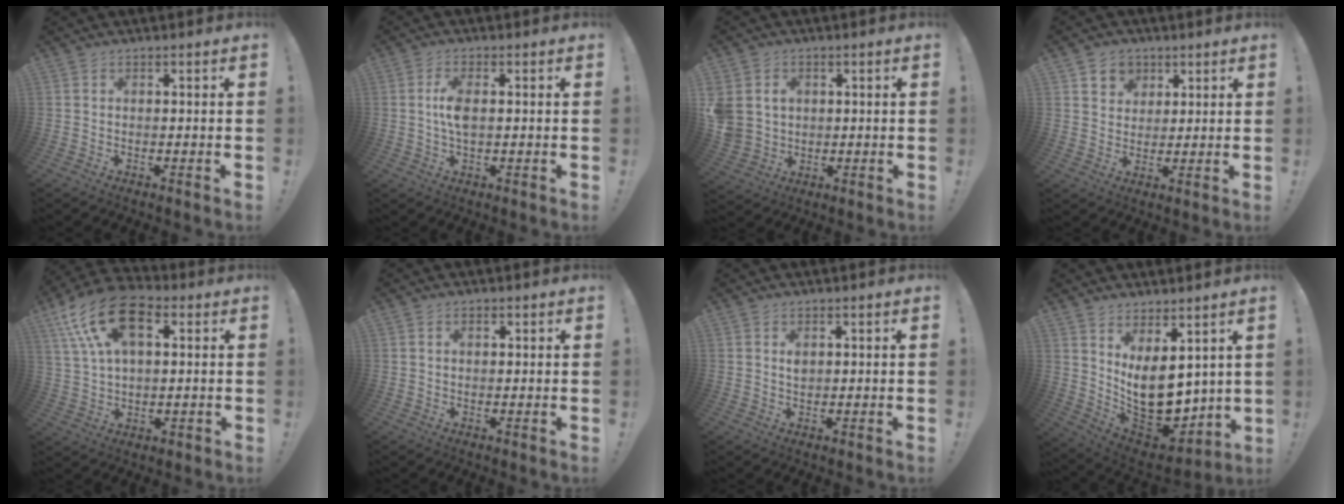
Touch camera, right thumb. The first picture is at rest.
{"total": 5.1, "force": [0.2, 2.2, 4.7], "torque": [-0.085, -0.004, -0.004]}
{"total": 6.9, "force": [1.6, 6.1, 2.8], "torque": [-0.070, -0.006, 0.035]}
{"total": 6.4, "force": [3.2, 5.5, 1.0], "torque": [-0.011, -0.023, 0.061]}
{"total": 18.8, "force": [7.6, 11.5, 12.9], "torque": [-0.228, -0.017, 0.138]}
{"total": 1.4, "force": [0.6, 1.0, 0.8], "torque": [-0.002, -0.003, 0.008]}
{"total": 1.6, "force": [0.8, 1.0, 0.9], "torque": [-0.004, -0.006, 0.011]}
{"total": 14.3, "force": [1.5, 9.5, 10.5], "torque": [-0.148, -0.044, 0.042]}